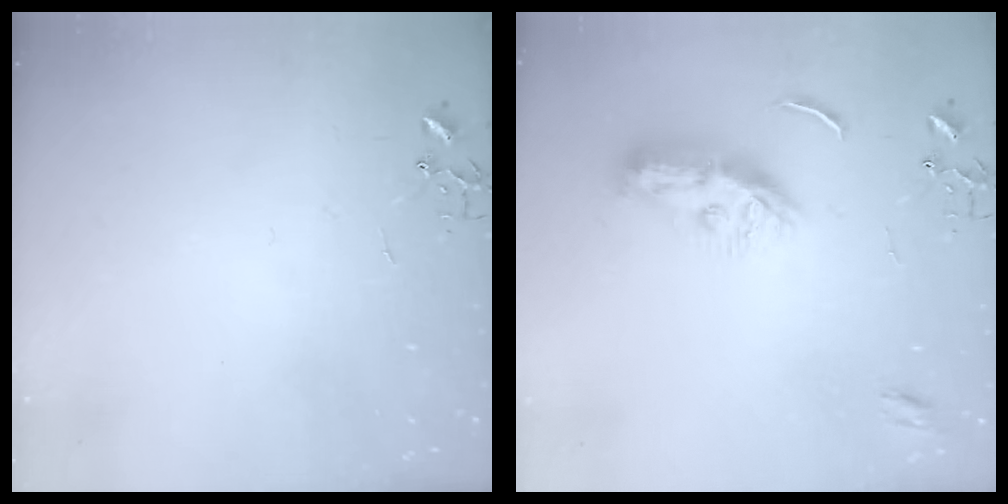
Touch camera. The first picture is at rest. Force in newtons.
{"total": 10.2, "press": 10.2, "slide": 0.5}